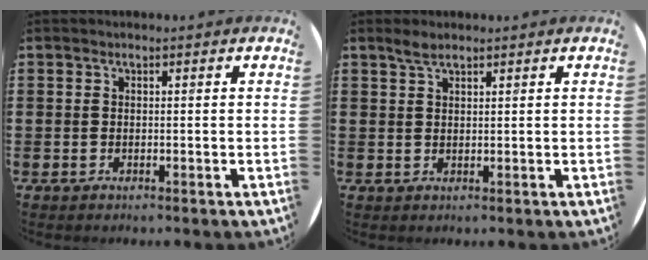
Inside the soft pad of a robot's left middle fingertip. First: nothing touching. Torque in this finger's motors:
{"motor_torque": [0.37, -0.29, 0.03, 0.01]}